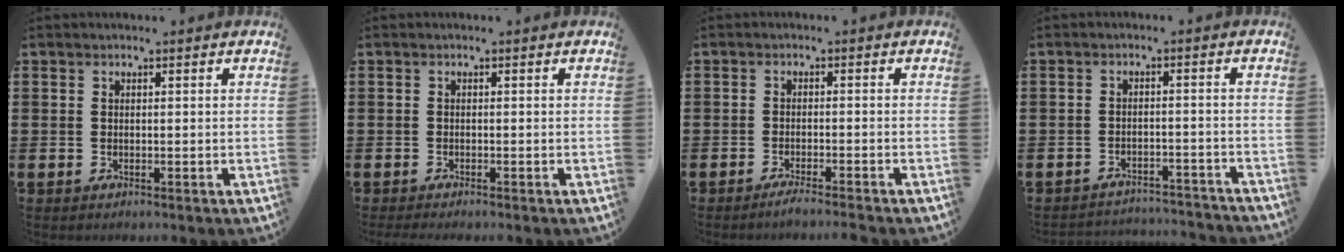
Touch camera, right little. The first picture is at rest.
{"total": 0.5, "force": [-0.5, 0.0, 0.2], "torque": [-0.004, -0.003, -0.010]}
{"total": 1.7, "force": [-1.5, -0.2, 0.9], "torque": [-0.011, 0.001, -0.028]}
{"total": 2.7, "force": [-2.7, 0.0, -0.1], "torque": [-0.004, 0.003, -0.058]}